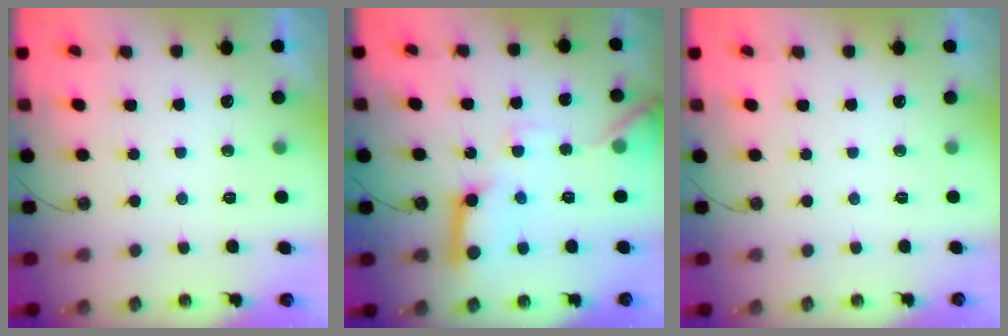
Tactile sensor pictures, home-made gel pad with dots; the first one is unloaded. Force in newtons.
{"total": 15.4, "press": 15.3, "slide": 1.8}
{"total": 0.0}